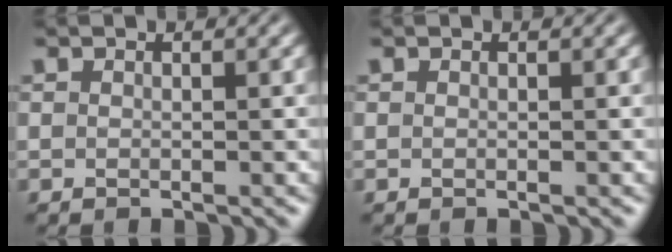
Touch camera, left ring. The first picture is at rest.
{"total": 0.0}